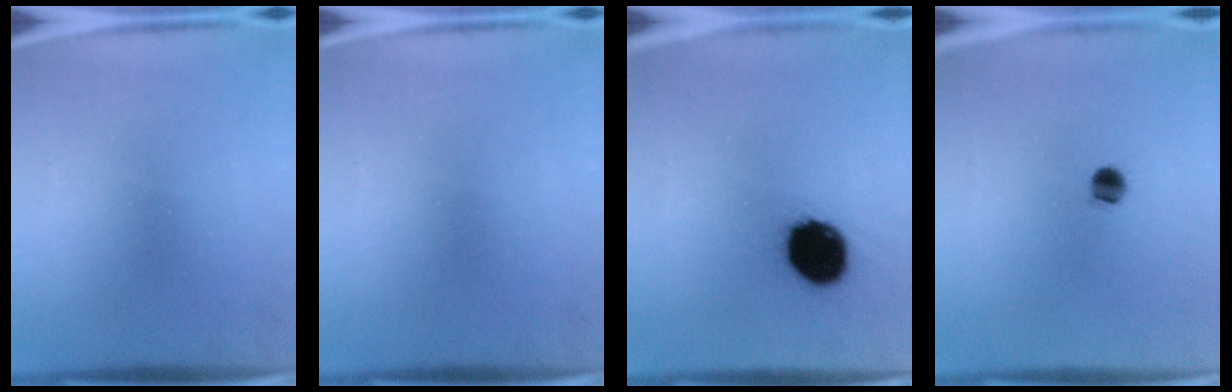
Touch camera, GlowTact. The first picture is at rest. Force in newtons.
{"total": 0.0}
{"total": 14.4}
{"total": 3.2}